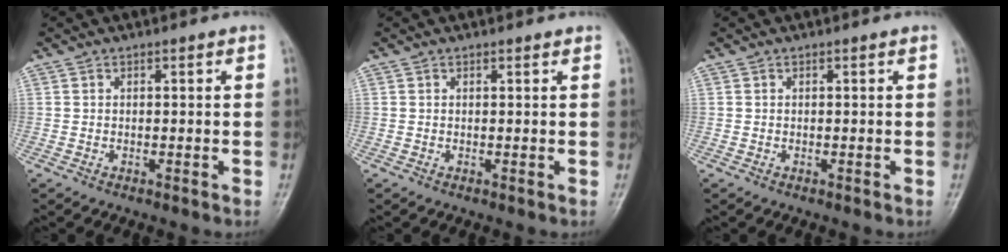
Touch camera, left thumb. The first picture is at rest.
{"total": 0.5, "force": [0.5, 0.1, 0.1], "torque": [-0.004, -0.001, 0.007]}
{"total": 0.0}